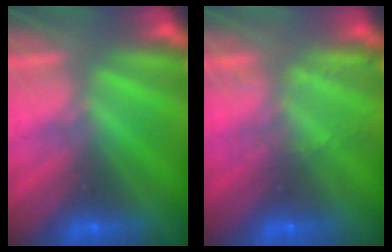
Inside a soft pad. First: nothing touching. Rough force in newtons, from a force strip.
{"total": 2.2}